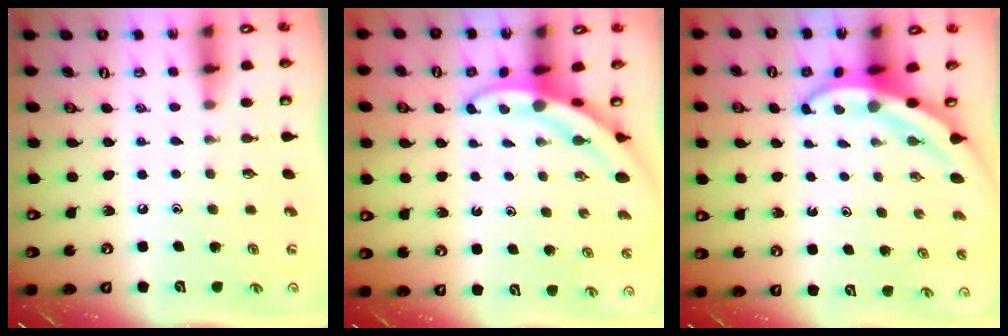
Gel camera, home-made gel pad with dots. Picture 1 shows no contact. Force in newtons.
{"total": 3.2, "press": 3.2, "slide": 0.3}
{"total": 3.8, "press": 3.8, "slide": 0.5}